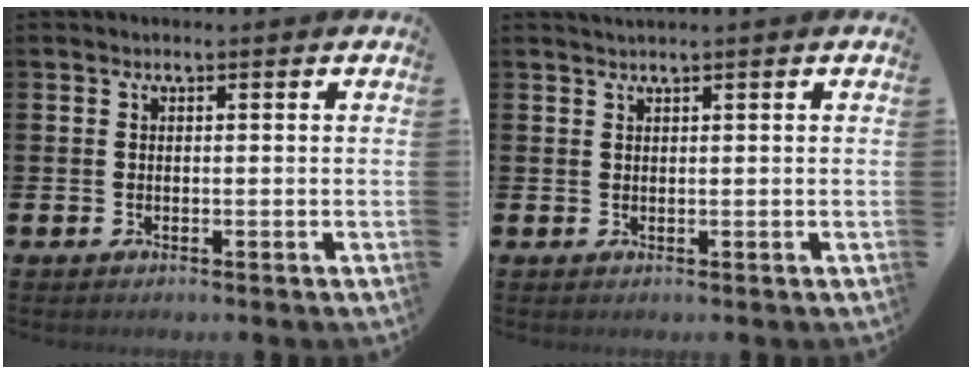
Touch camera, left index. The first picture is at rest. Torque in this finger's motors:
{"motor_torque": [-0.06, 0.05, -0.02, 0.00]}